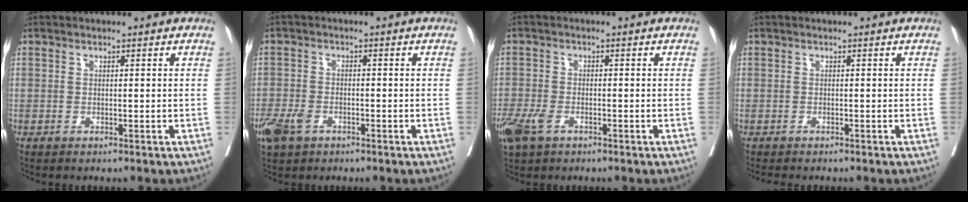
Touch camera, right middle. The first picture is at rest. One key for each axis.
{"total": 5.2, "fx": -3.1, "fy": 3.0, "fz": 2.9, "tx": -0.062, "ty": -0.004, "tz": -0.055}
{"total": 5.5, "fx": -3.2, "fy": 2.8, "fz": 3.5, "tx": -0.079, "ty": -0.008, "tz": -0.061}
{"total": 2.3, "fx": -2.0, "fy": 0.7, "fz": 0.9, "tx": -0.015, "ty": -0.007, "tz": -0.026}